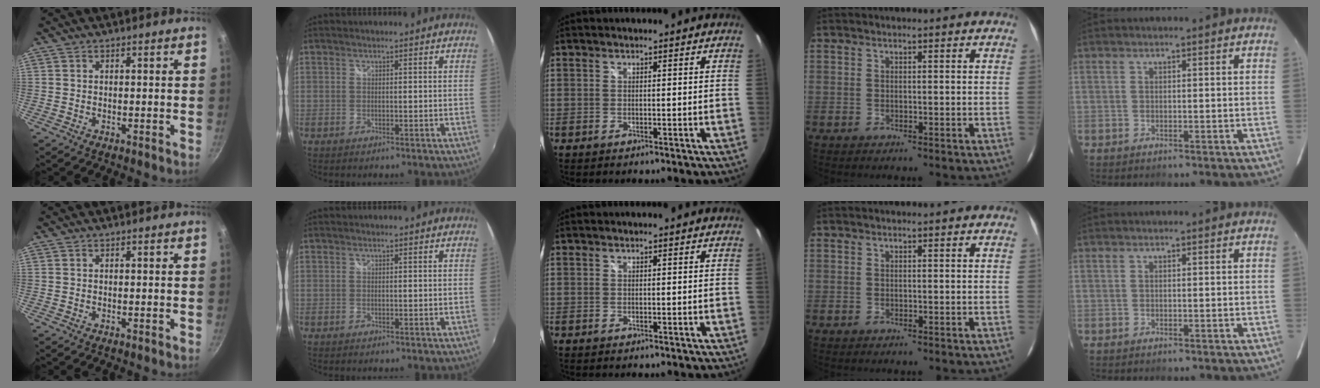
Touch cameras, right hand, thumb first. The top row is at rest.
{}